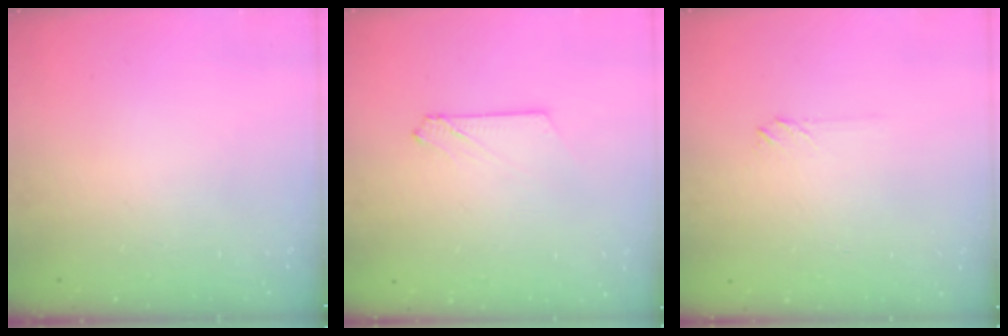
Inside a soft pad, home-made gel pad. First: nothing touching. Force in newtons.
{"total": 3.0, "press": 3.0, "slide": 0.4}
{"total": 2.0, "press": 2.0, "slide": 0.3}